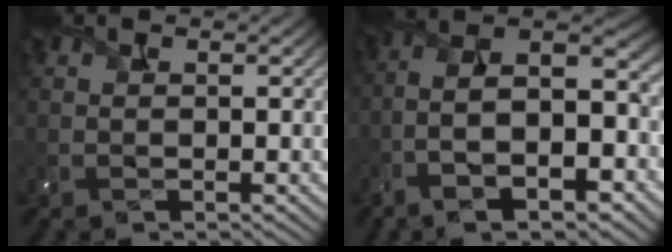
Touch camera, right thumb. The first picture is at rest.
{"total": 12.7, "force": [-5.1, 5.2, 10.4], "torque": [-0.199, -0.008, -0.087]}